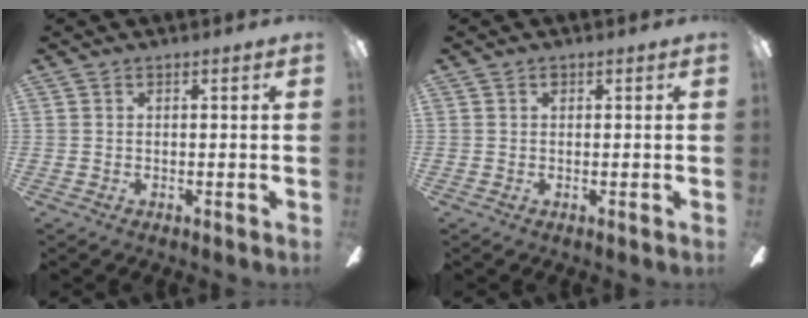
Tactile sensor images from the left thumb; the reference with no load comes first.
{"total": 0.5, "force": [0.3, 0.4, 0.3], "torque": [-0.006, 0.004, 0.004]}